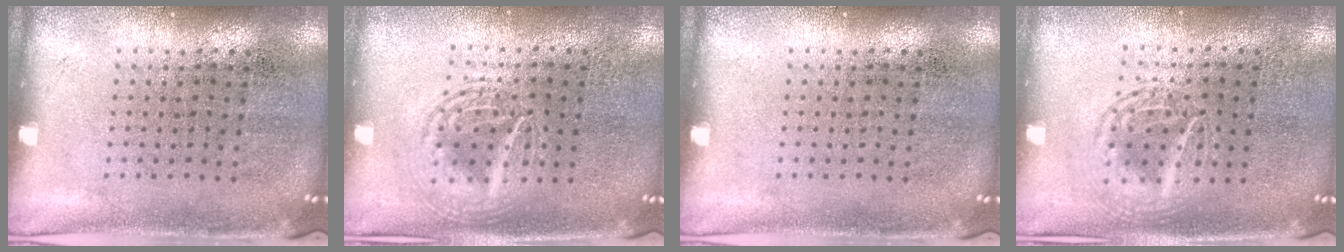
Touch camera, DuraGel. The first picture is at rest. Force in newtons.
{"total": 2.7, "press": 2.7, "slide": 0.3}
{"total": 0.0}
{"total": 1.4, "press": 1.4, "slide": 0.1}